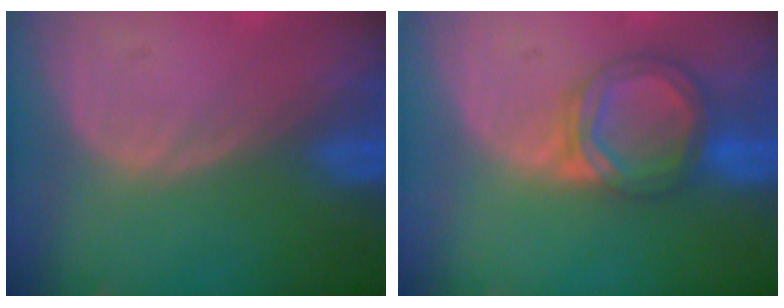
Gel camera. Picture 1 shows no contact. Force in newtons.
{"total": 6.3, "press": 5.9, "slide": 2.3}